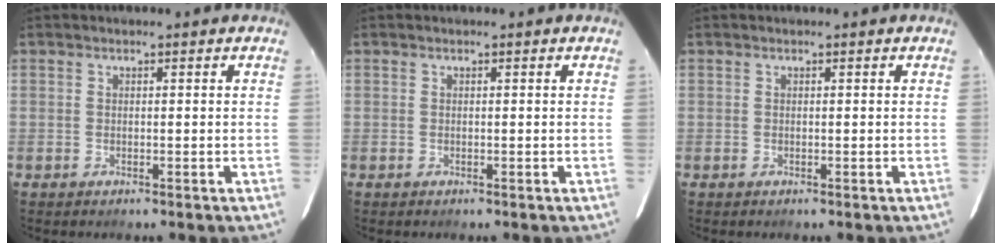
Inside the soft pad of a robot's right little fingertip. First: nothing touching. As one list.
[{"total": 0.0}, {"total": 0.0}]